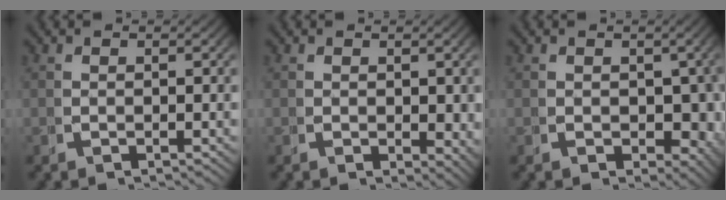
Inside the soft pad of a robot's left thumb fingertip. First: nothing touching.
{"total": 1.8, "force": [0.4, 1.2, 1.3], "torque": [-0.010, -0.011, 0.014]}
{"total": 4.9, "force": [0.1, 3.5, 3.4], "torque": [-0.032, -0.014, 0.011]}